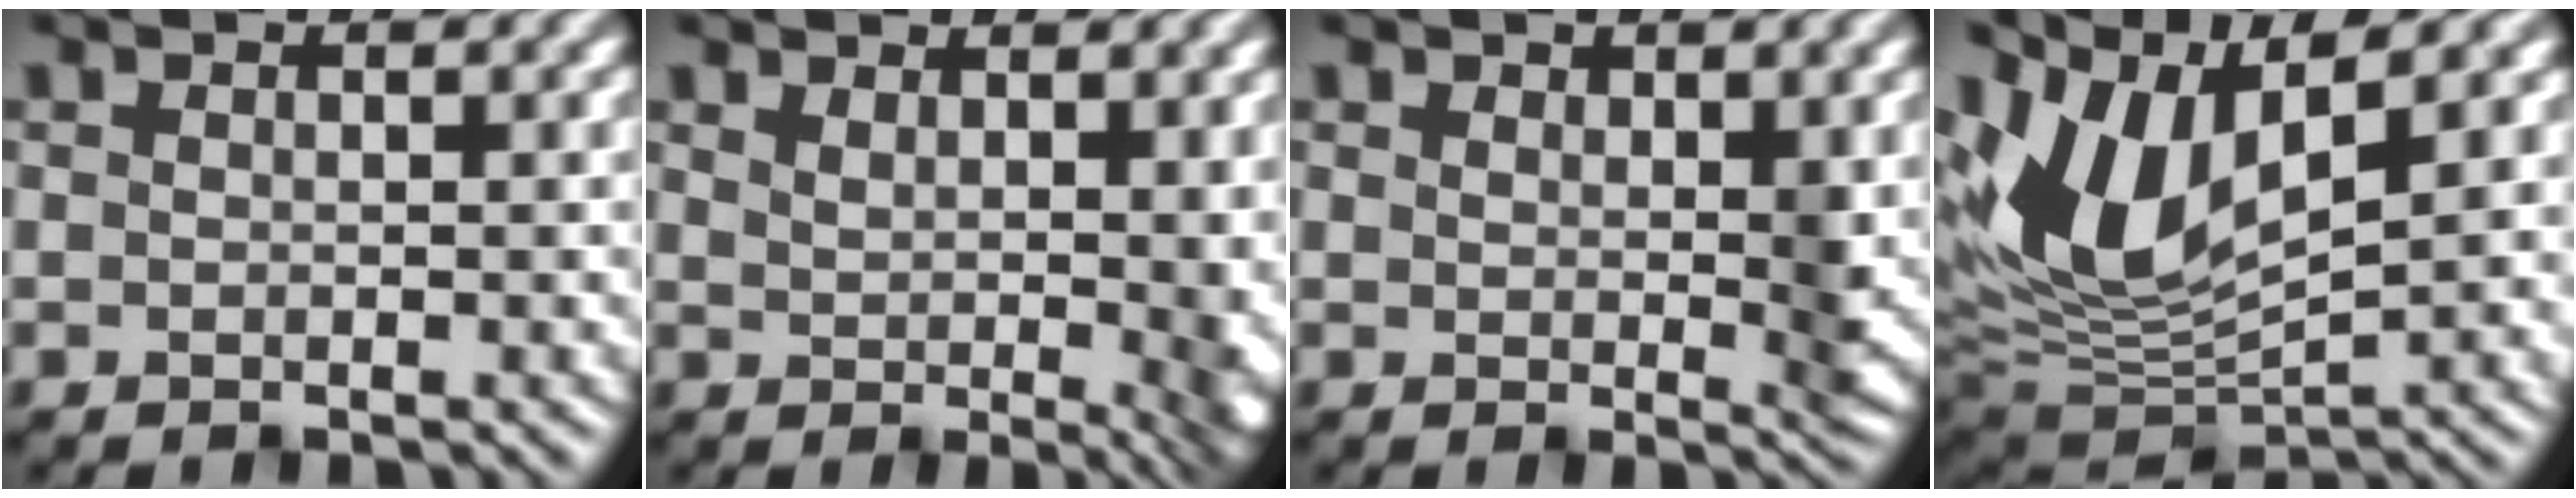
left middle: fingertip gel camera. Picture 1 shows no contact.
{"total": 6.5, "force": [3.2, 2.5, 5.0], "torque": [-0.048, 0.002, 0.060]}
{"total": 2.9, "force": [1.9, 0.8, 2.0], "torque": [-0.035, -0.004, 0.036]}
{"total": 9.5, "force": [3.6, 4.3, 7.6], "torque": [-0.159, 0.008, 0.069]}